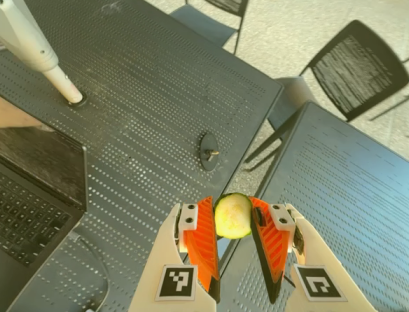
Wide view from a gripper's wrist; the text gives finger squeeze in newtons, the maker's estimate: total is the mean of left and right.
{"total": 6.0, "left": 5.5, "right": 6.5}